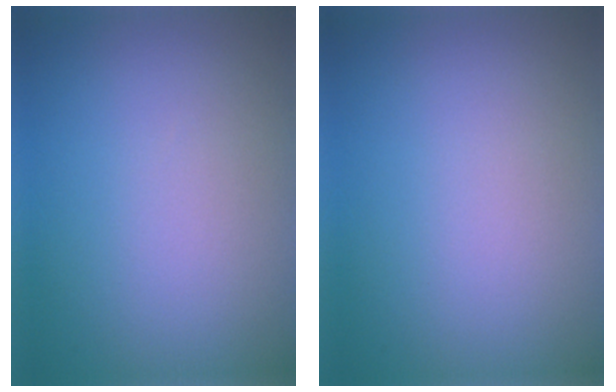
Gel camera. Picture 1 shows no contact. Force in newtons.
{"total": 0.0}